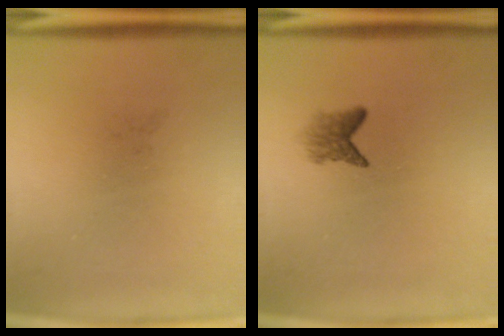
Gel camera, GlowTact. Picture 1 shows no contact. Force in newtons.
{"total": 2.2}